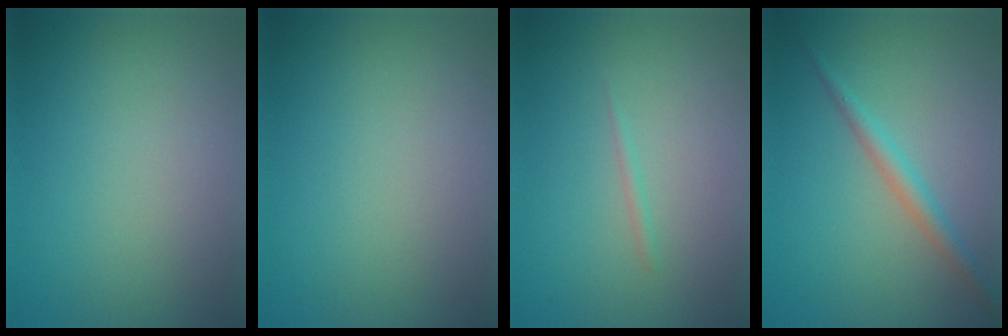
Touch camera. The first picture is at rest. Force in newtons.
{"total": 0.0}
{"total": 0.6, "press": 0.5, "slide": 0.1}
{"total": 2.1, "press": 2.1, "slide": 0.1}